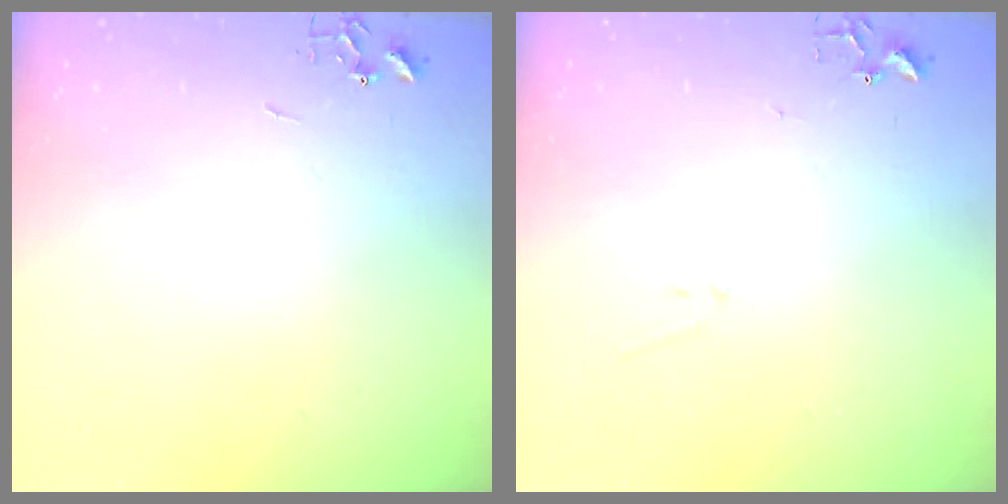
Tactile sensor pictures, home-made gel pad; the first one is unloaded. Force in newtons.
{"total": 6.1, "press": 6.1, "slide": 0.5}